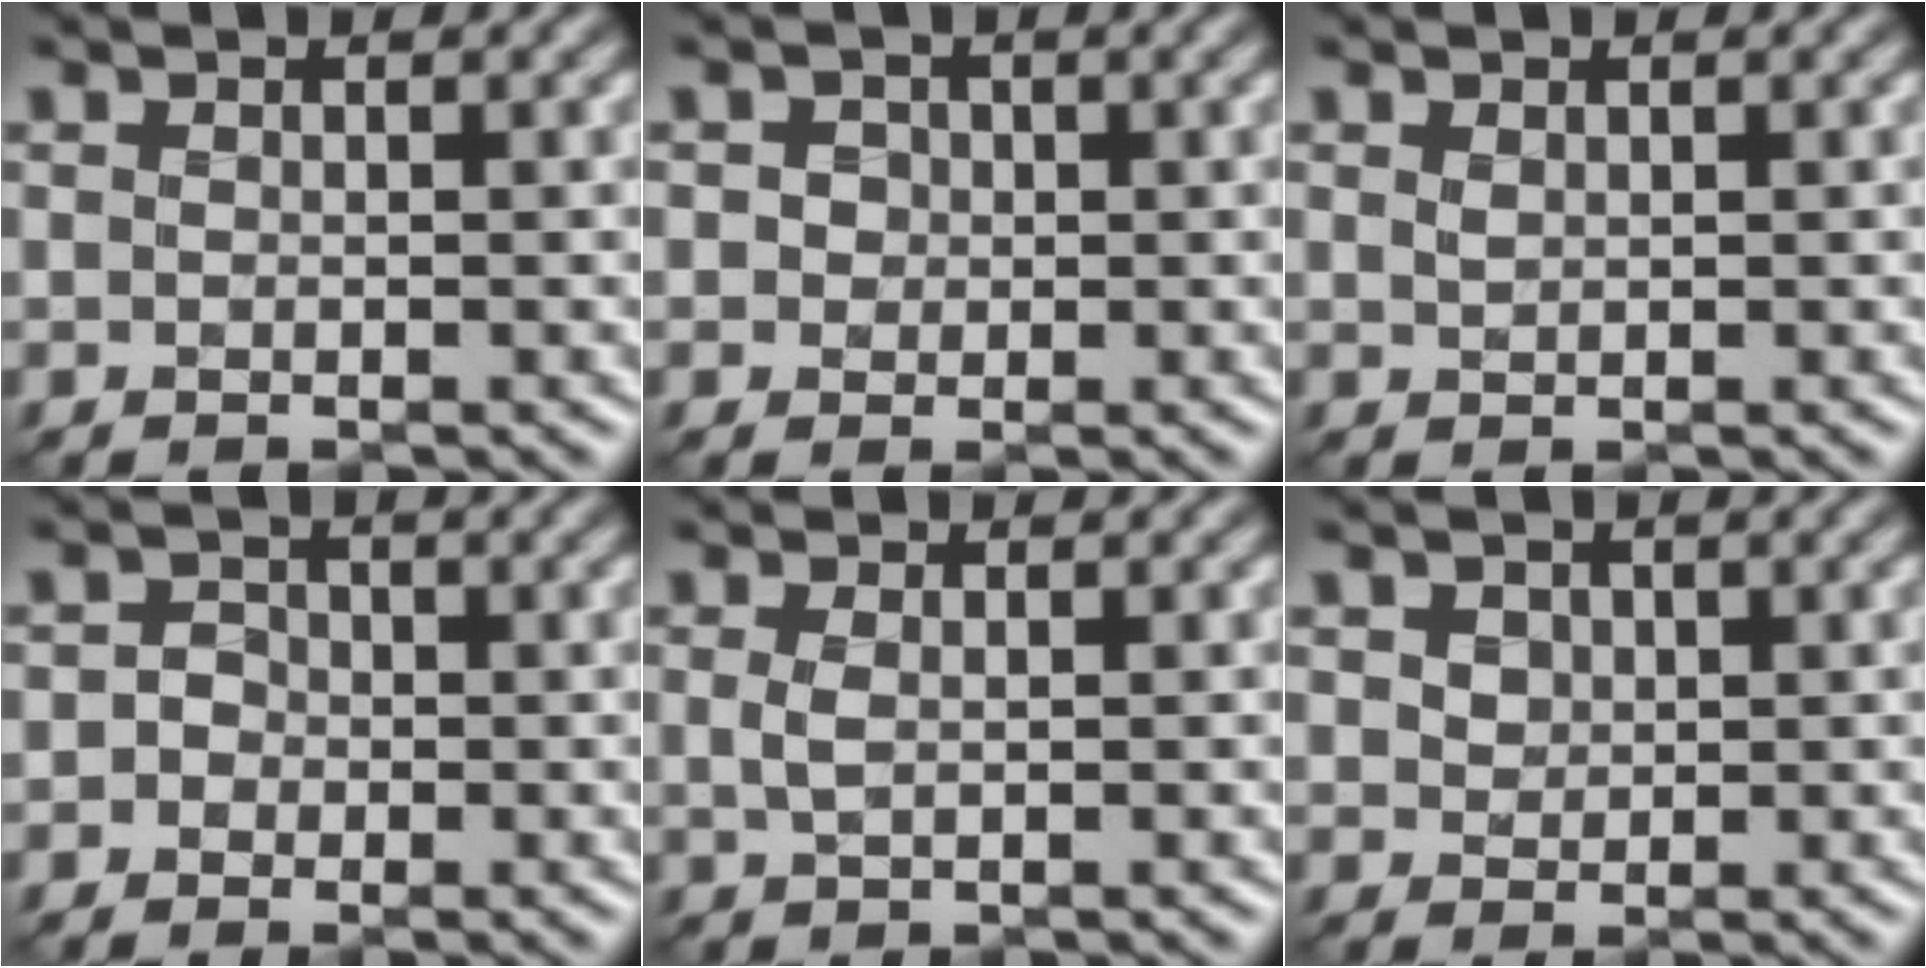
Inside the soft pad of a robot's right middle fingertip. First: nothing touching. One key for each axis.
{"total": 2.1, "fx": 0.6, "fy": 1.8, "fz": 1.0, "tx": -0.024, "ty": 0.006, "tz": 0.008}
{"total": 0.6, "fx": 0.3, "fy": 0.3, "fz": 0.4, "tx": -0.012, "ty": 0.000, "tz": 0.008}
{"total": 1.7, "fx": -0.4, "fy": 1.5, "fz": 0.5, "tx": 0.007, "ty": 0.004, "tz": -0.016}
{"total": 1.0, "fx": -0.1, "fy": 0.4, "fz": 0.9, "tx": -0.026, "ty": -0.002, "tz": 0.000}
{"total": 2.5, "fx": 1.1, "fy": 1.9, "fz": 1.3, "tx": -0.043, "ty": 0.003, "tz": 0.025}